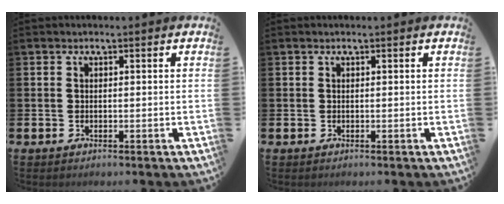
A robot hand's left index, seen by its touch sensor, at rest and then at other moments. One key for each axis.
{"total": 0.0}